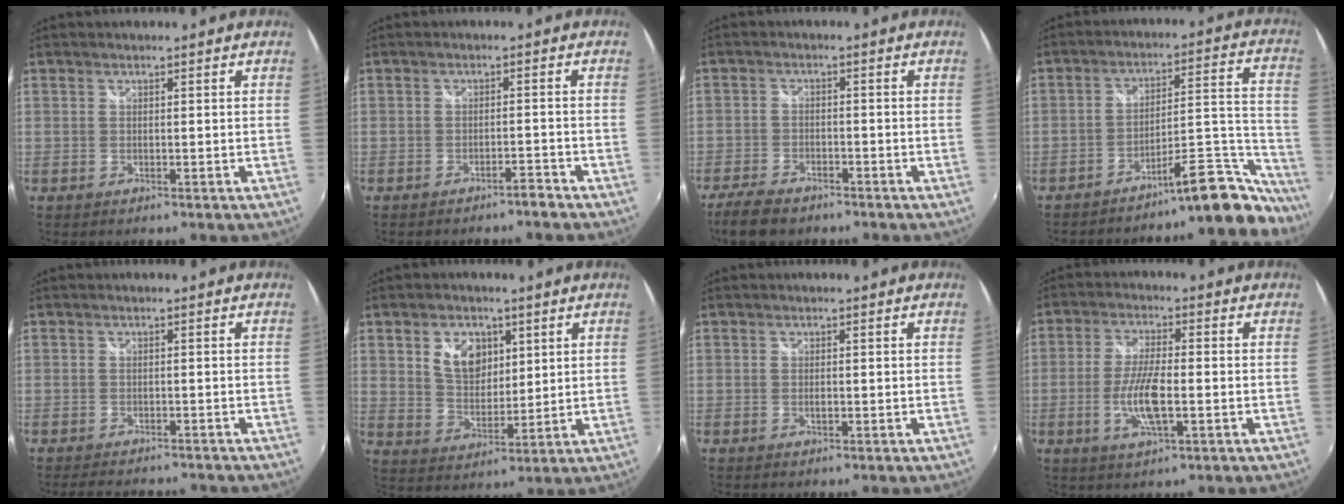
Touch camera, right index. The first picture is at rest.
{"total": 2.2, "force": [-2.1, 0.3, 0.7], "torque": [-0.017, 0.000, -0.029]}
{"total": 8.0, "force": [-6.3, 3.4, 3.5], "torque": [-0.100, -0.012, -0.113]}
{"total": 17.7, "force": [-16.3, 2.9, 6.3], "torque": [-0.059, 0.045, -0.229]}
{"total": 7.2, "force": [-6.4, 1.8, 2.9], "torque": [-0.063, -0.014, -0.092]}
{"total": 8.1, "force": [3.2, 5.5, 5.0], "torque": [-0.087, 0.008, 0.063]}
{"total": 0.9, "force": [-0.2, 0.5, 0.8], "torque": [-0.013, 0.000, -0.004]}
{"total": 8.3, "force": [-2.0, 2.1, 7.8], "torque": [-0.158, -0.006, -0.039]}